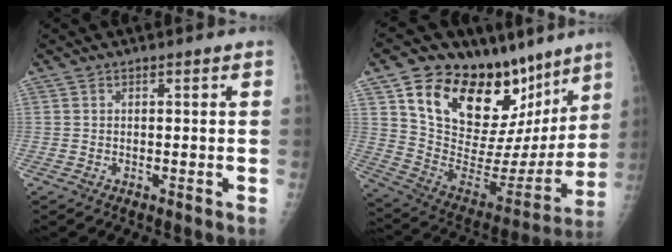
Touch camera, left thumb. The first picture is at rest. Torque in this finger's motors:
{"motor_torque": [1.21, 1.24, 1.36, -1.41, 0.14]}